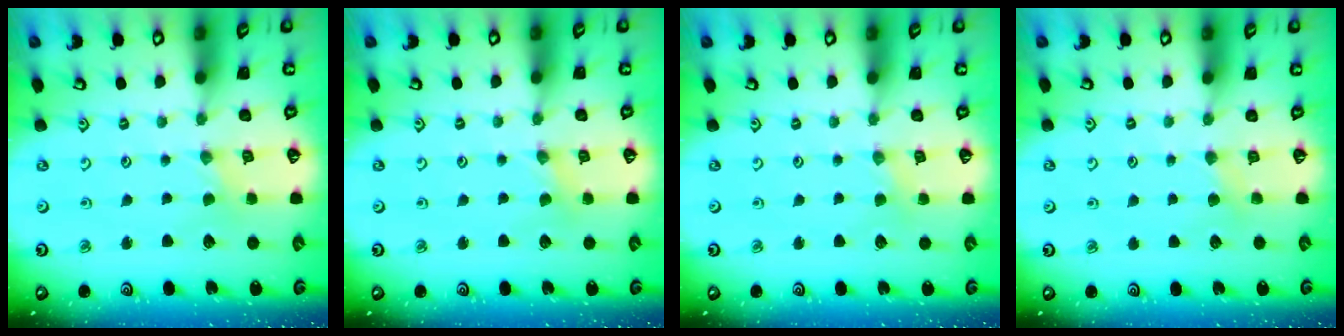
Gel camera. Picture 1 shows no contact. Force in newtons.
{"total": 1.5, "press": 1.5, "slide": 0.4}
{"total": 1.8, "press": 1.7, "slide": 0.4}
{"total": 2.8, "press": 2.8, "slide": 0.5}